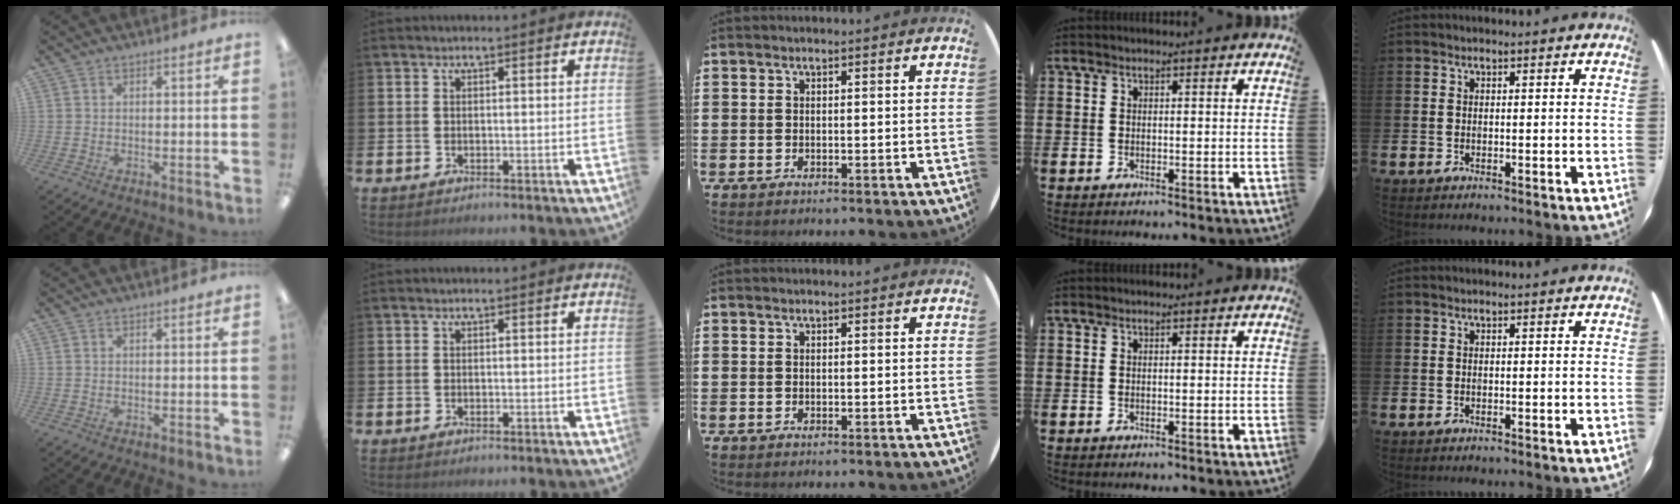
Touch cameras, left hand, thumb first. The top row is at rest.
{}